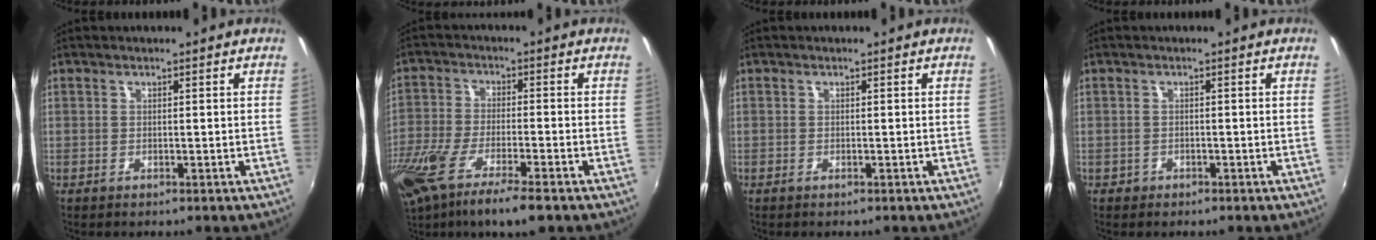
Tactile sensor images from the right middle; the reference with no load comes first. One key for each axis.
{"total": 14.4, "fx": -9.6, "fy": 2.8, "fz": 10.4, "tx": -0.225, "ty": -0.057, "tz": -0.180}
{"total": 0.0}
{"total": 1.4, "fx": -0.9, "fy": 1.1, "fz": 0.3, "tx": -0.011, "ty": -0.001, "tz": -0.012}